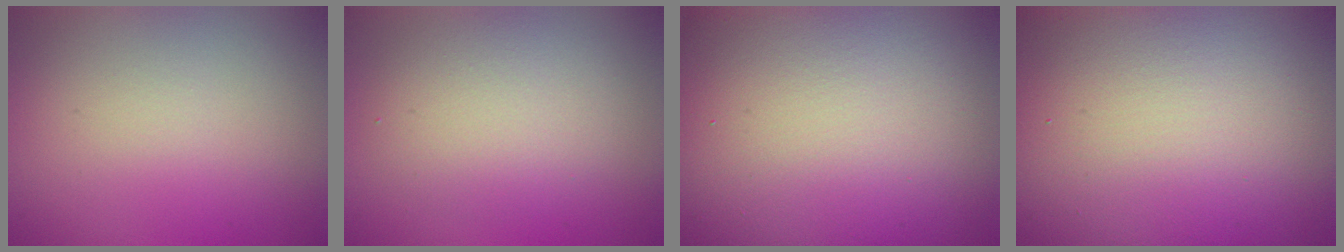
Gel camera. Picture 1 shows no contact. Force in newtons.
{"total": 4.1, "press": 4.1, "slide": 0.1}
{"total": 20.5, "press": 20.4, "slide": 1.2}
{"total": 24.3, "press": 24.3, "slide": 0.8}